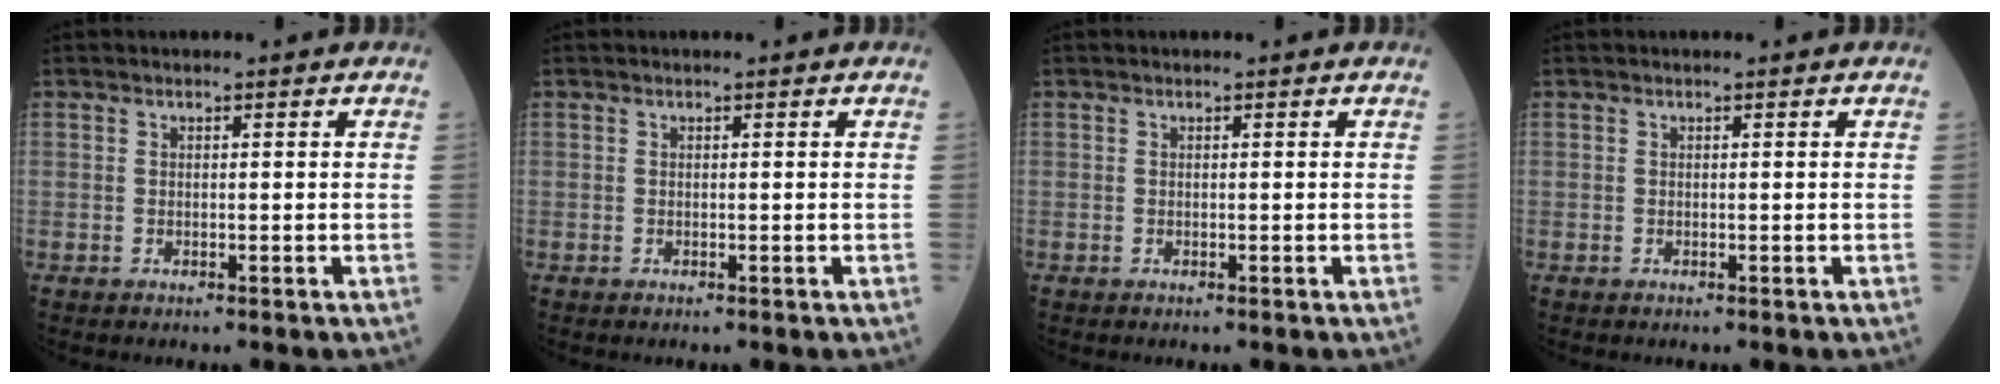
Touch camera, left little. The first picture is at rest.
{"total": 0.0}
{"total": 0.0}
{"total": 0.0}